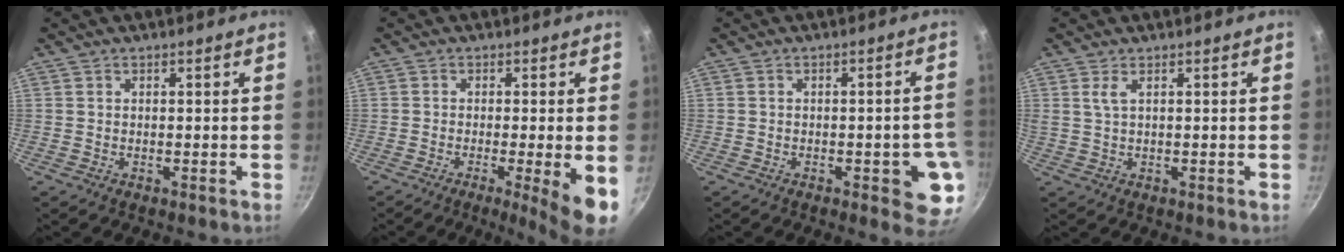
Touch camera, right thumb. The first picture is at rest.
{"total": 7.7, "force": [-2.1, 0.5, 7.4], "torque": [-0.108, -0.006, -0.030]}
{"total": 8.6, "force": [-2.6, 3.2, 7.6], "torque": [-0.055, 0.011, -0.029]}
{"total": 2.0, "force": [0.8, 0.6, 1.7], "torque": [-0.035, -0.001, 0.018]}